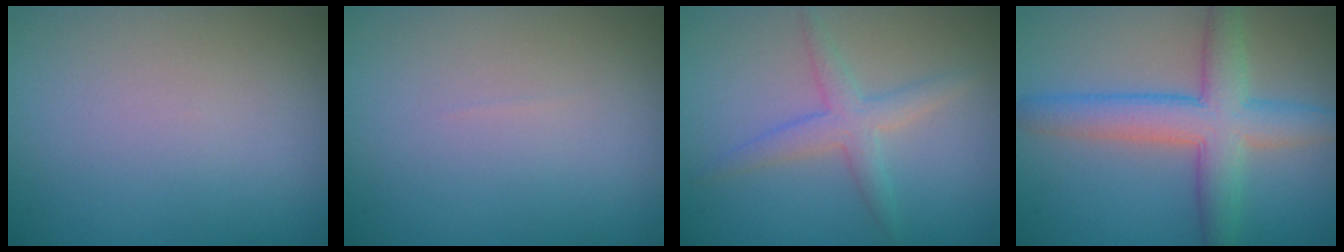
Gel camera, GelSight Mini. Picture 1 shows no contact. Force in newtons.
{"total": 0.0}
{"total": 2.7, "press": 2.7, "slide": 0.1}
{"total": 6.1, "press": 6.1, "slide": 0.2}